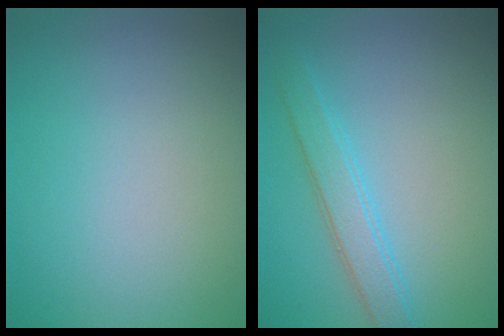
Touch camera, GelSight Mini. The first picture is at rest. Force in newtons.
{"total": 2.8, "press": 2.8, "slide": 0.1}